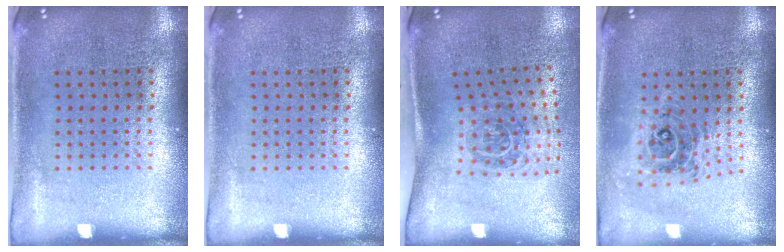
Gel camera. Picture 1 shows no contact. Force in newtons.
{"total": 0.0}
{"total": 1.9, "press": 1.2, "slide": 1.5}
{"total": 0.9, "press": 0.8, "slide": 0.2}